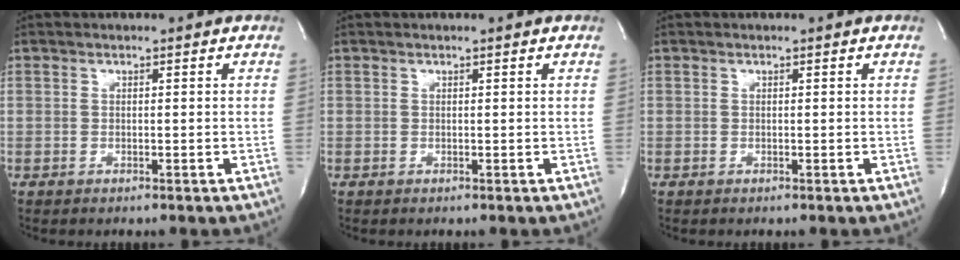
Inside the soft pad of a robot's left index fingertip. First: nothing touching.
{"total": 0.0}
{"total": 0.0}